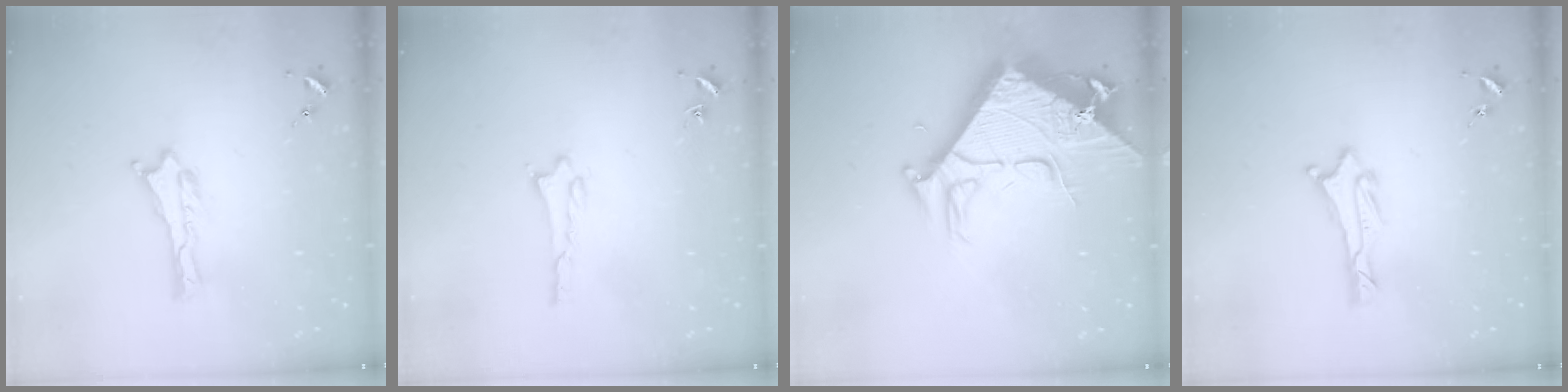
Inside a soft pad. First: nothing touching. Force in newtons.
{"total": 1.4, "press": 1.4, "slide": 0.2}
{"total": 9.8, "press": 9.8, "slide": 1.1}
{"total": 1.5, "press": 1.5, "slide": 0.2}